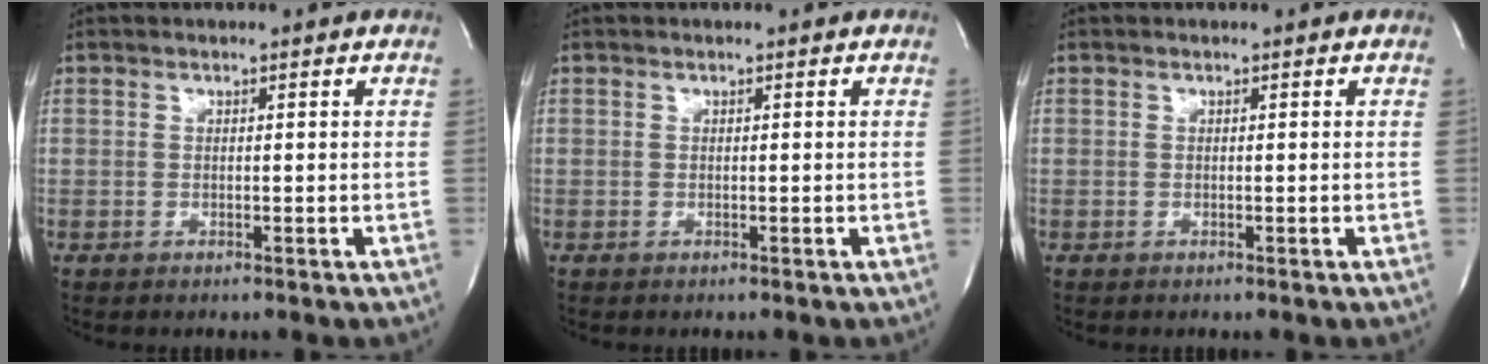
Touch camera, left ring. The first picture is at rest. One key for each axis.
{"total": 0.0}
{"total": 0.0}